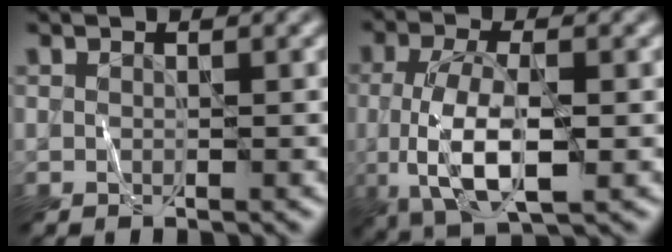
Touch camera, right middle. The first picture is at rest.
{"total": 7.4, "force": [-0.8, 3.0, 6.7], "torque": [-0.138, -0.006, -0.013]}